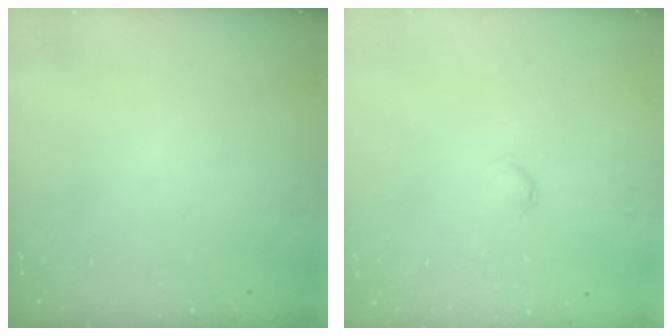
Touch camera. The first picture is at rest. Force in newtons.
{"total": 3.1, "press": 3.1, "slide": 0.5}